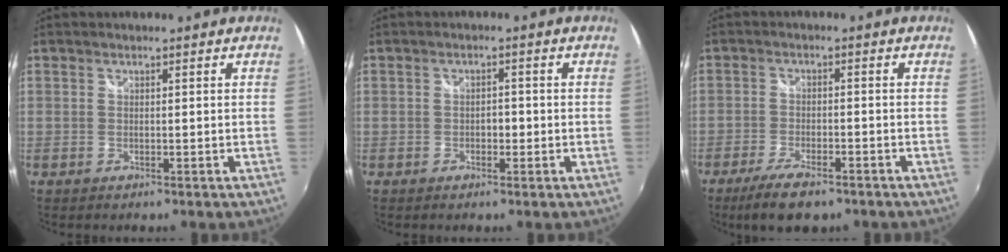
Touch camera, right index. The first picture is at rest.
{"total": 1.7, "force": [-0.5, 1.1, 1.2], "torque": [-0.018, 0.005, -0.008]}
{"total": 8.2, "force": [-6.0, 2.4, 5.1], "torque": [-0.122, -0.018, -0.105]}